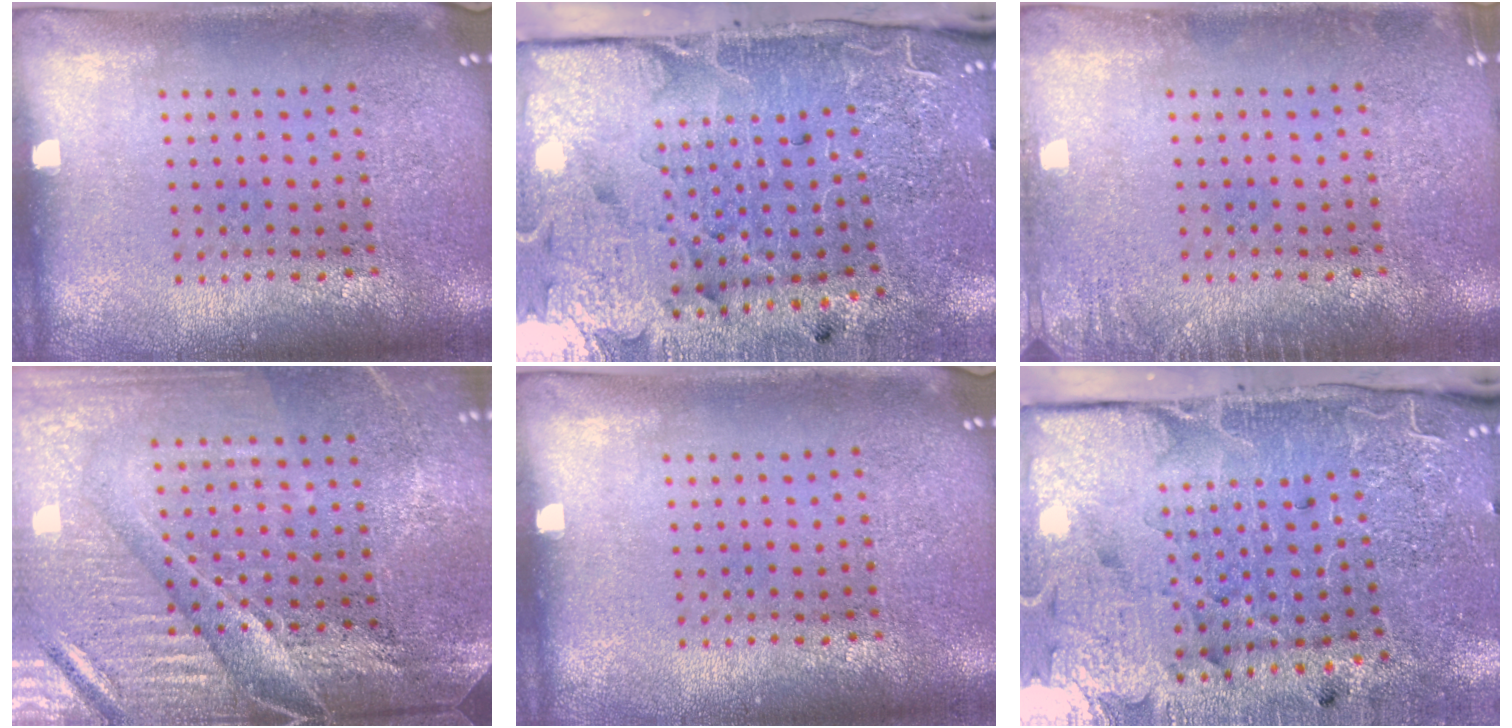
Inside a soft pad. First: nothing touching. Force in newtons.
{"total": 4.1, "press": 3.7, "slide": 1.9}
{"total": 1.4, "press": 1.3, "slide": 0.2}
{"total": 4.4, "press": 3.9, "slide": 1.9}
{"total": 0.0}
{"total": 4.1, "press": 3.7, "slide": 1.9}